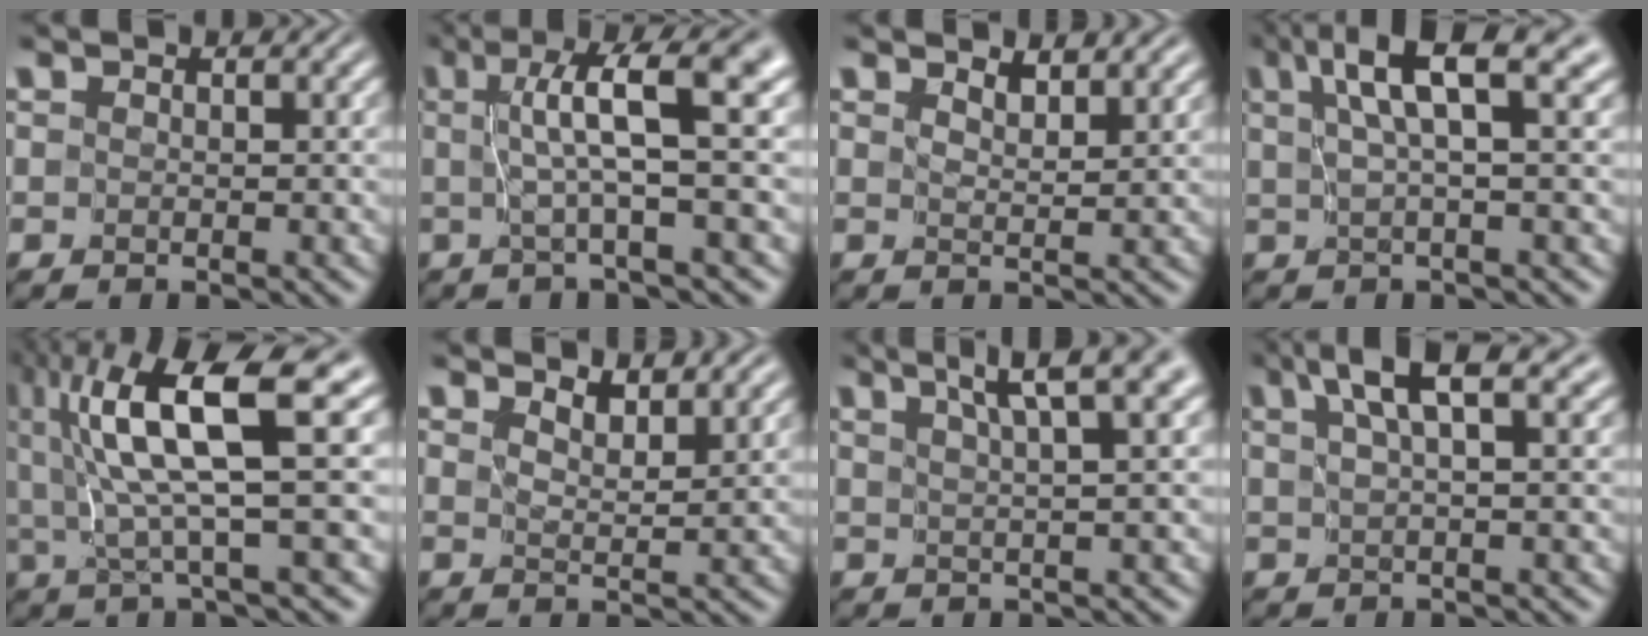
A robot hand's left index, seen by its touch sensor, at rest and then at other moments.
{"total": 6.0, "force": [1.0, 0.2, 5.9], "torque": [-0.094, 0.012, 0.016]}
{"total": 2.1, "force": [2.0, 0.0, 0.6], "torque": [-0.014, -0.005, 0.035]}
{"total": 6.1, "force": [2.8, 0.9, 5.3], "torque": [-0.085, 0.013, 0.050]}
{"total": 9.4, "force": [2.7, 1.4, 8.9], "torque": [-0.157, 0.003, 0.051]}
{"total": 2.7, "force": [2.5, 0.1, 0.8], "torque": [-0.023, -0.006, 0.042]}
{"total": 5.0, "force": [3.3, 0.3, 3.7], "torque": [-0.045, 0.015, 0.050]}
{"total": 4.6, "force": [2.8, 0.6, 3.5], "torque": [-0.060, 0.011, 0.050]}